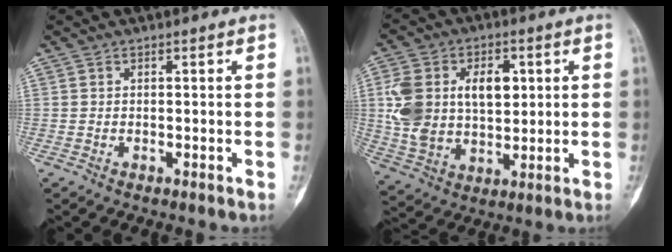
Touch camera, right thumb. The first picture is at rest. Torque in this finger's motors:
{"motor_torque": [1.87, 1.96, 0.52, 0.60, 0.19]}